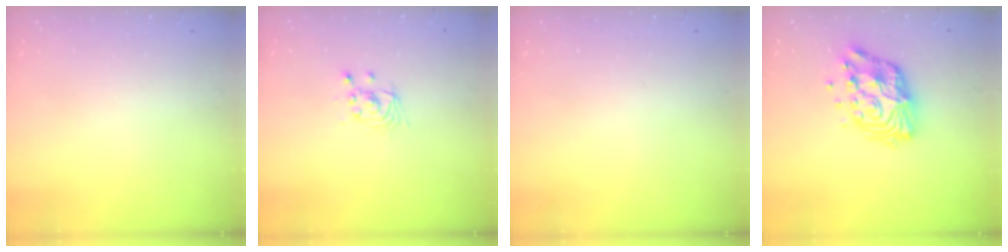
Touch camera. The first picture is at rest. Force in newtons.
{"total": 2.9, "press": 2.9, "slide": 0.2}
{"total": 0.0}
{"total": 13.3, "press": 13.2, "slide": 1.1}